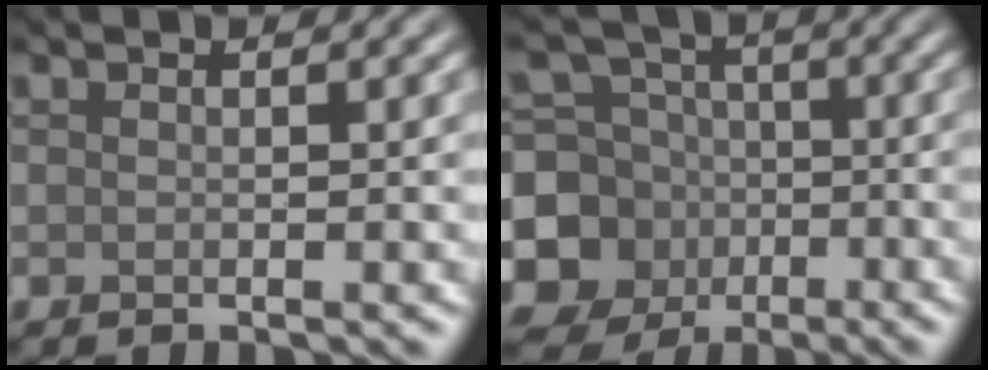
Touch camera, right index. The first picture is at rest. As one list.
[{"total": 12.0, "force": [-3.6, 11.0, 3.3], "torque": [-0.088, -0.021, -0.085]}]